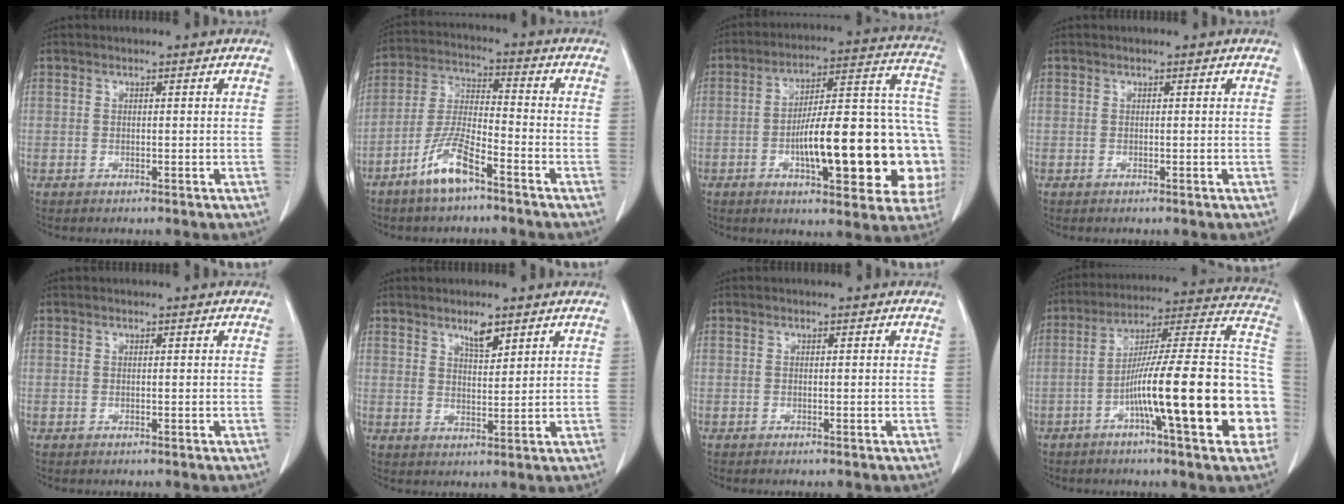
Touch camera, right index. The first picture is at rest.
{"total": 8.6, "force": [-5.5, 1.8, 6.4], "torque": [-0.140, -0.008, -0.108]}
{"total": 24.9, "force": [-5.6, 6.1, 23.5], "torque": [-0.246, 0.037, -0.066]}
{"total": 0.0}
{"total": 0.0}
{"total": 3.6, "force": [2.6, 1.0, 2.3], "torque": [-0.039, -0.003, 0.046]}
{"total": 0.0}
{"total": 23.1, "force": [-6.5, 2.5, 22.0], "torque": [-0.256, 0.028, -0.100]}